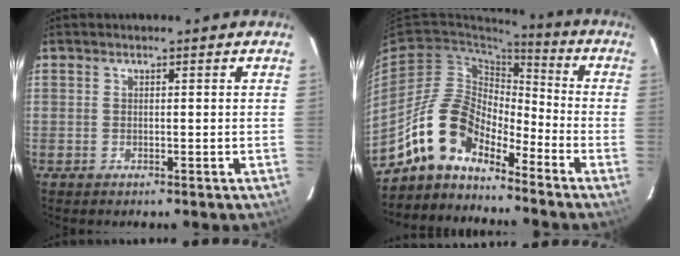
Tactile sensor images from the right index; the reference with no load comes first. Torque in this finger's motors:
{"motor_torque": [1.02, -0.91, 0.15, -0.05]}